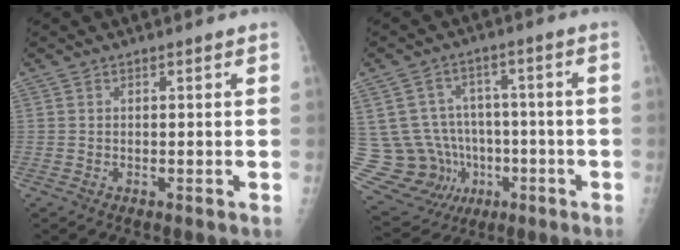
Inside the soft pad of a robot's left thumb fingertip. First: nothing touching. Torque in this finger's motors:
{"motor_torque": [-0.18, -0.16, -0.86, -0.13, -0.19]}